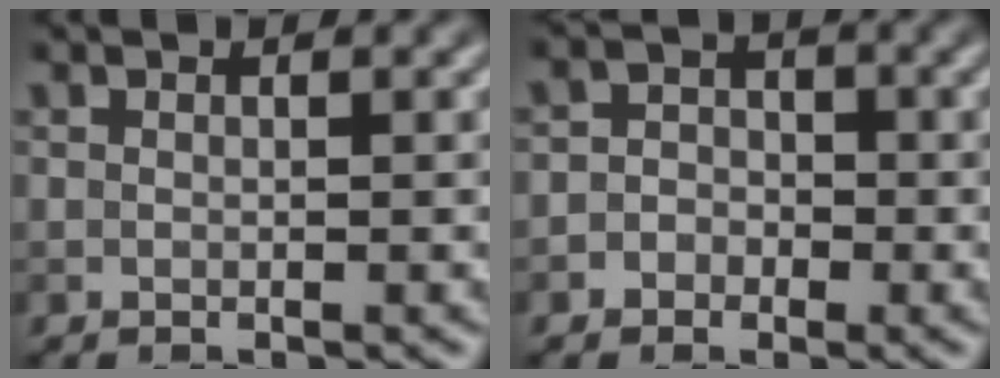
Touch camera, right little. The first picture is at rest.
{"total": 2.7, "force": [-0.9, 2.5, 0.7], "torque": [0.019, 0.013, -0.035]}